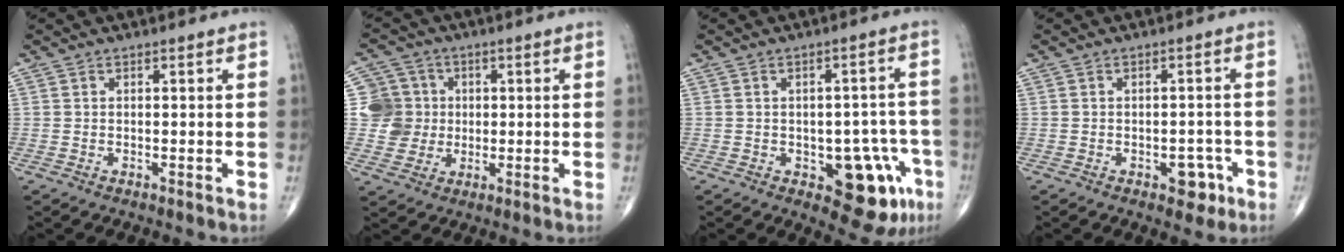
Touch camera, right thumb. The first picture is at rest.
{"total": 8.0, "force": [0.6, 7.9, 1.2], "torque": [0.010, 0.008, 0.009]}
{"total": 11.3, "force": [-4.5, 5.6, 8.8], "torque": [-0.061, 0.020, -0.049]}
{"total": 4.3, "force": [-2.0, 2.5, 2.9], "torque": [-0.015, 0.012, -0.023]}